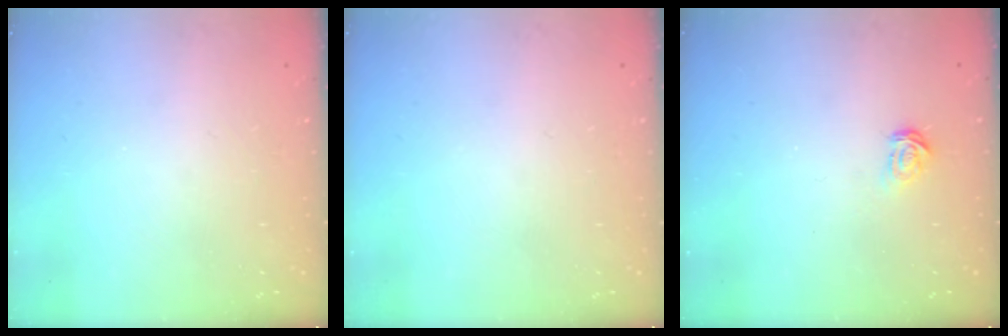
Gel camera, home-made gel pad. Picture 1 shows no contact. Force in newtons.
{"total": 0.0}
{"total": 2.3, "press": 2.3, "slide": 0.3}